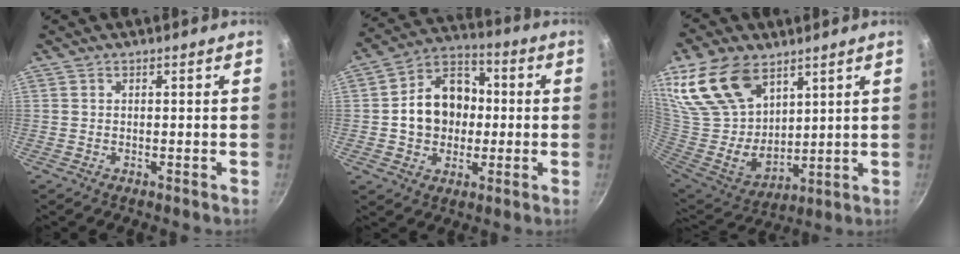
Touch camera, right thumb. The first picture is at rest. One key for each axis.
{"total": 14.0, "fx": -0.1, "fy": 11.2, "fz": 8.4, "tx": -0.103, "ty": 0.028, "tz": -0.011}
{"total": 20.6, "fx": 11.5, "fy": 12.8, "fz": 11.4, "tx": -0.197, "ty": -0.045, "tz": 0.235}